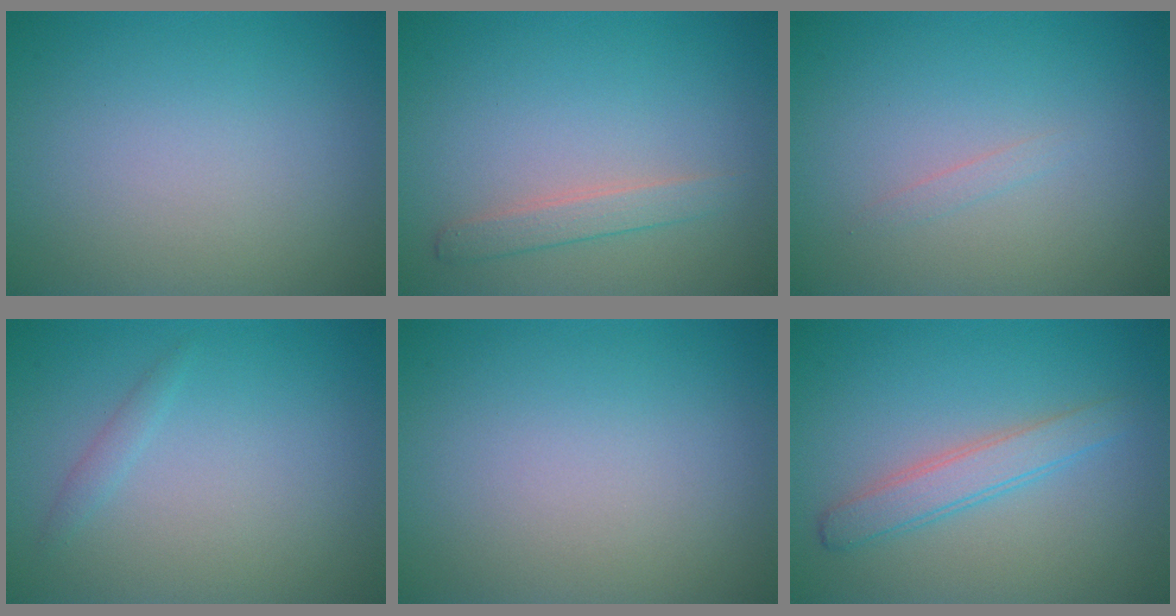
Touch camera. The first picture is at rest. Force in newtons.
{"total": 1.7, "press": 1.7, "slide": 0.0}
{"total": 0.6, "press": 0.6, "slide": 0.0}
{"total": 0.8, "press": 0.8, "slide": 0.0}
{"total": 0.0}
{"total": 2.6, "press": 2.6, "slide": 0.2}